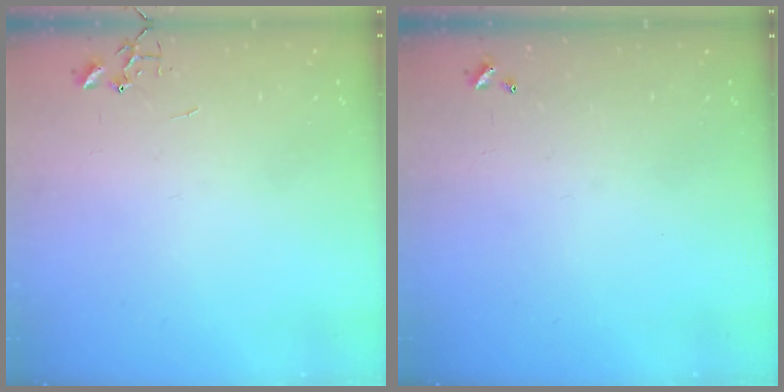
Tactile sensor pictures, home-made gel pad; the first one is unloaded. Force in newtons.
{"total": 0.0}